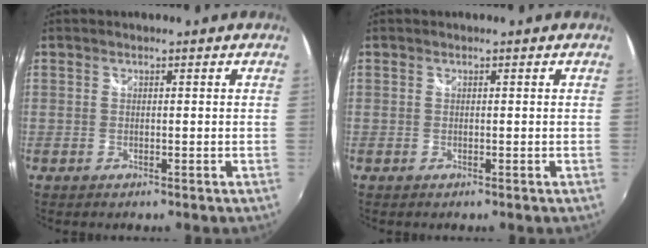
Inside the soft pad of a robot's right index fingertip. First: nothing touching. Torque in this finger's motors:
{"motor_torque": [-0.12, 0.11, 0.00, 0.00]}